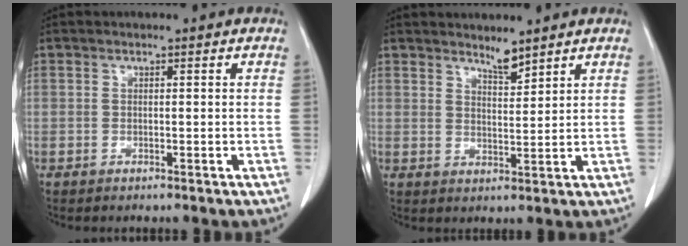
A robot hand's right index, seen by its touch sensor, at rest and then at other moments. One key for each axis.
{"total": 2.8, "fx": 2.7, "fy": 0.2, "fz": 0.9, "tx": -0.018, "ty": -0.008, "tz": 0.050}